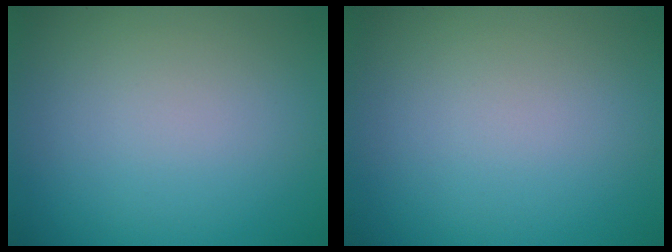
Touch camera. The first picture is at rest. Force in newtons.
{"total": 0.0}